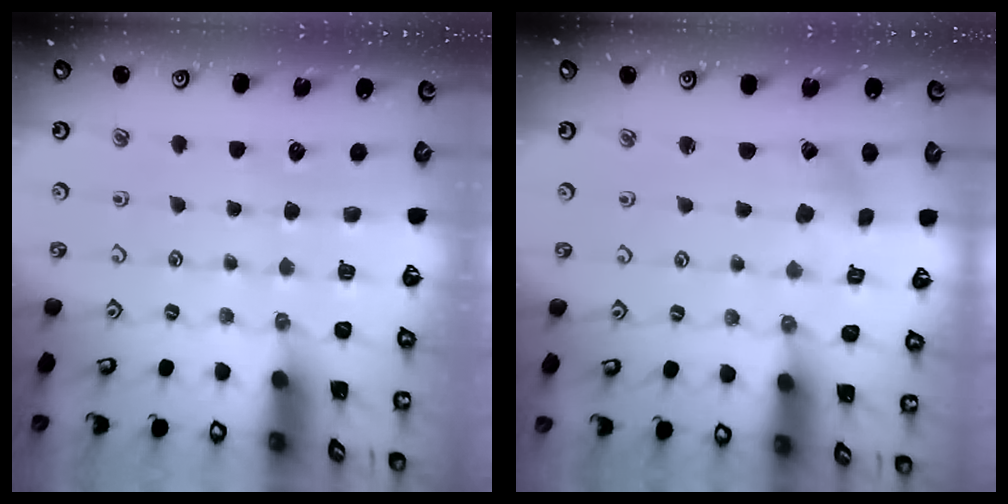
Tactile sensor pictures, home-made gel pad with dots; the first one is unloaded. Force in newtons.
{"total": 1.5, "press": 1.5, "slide": 0.3}